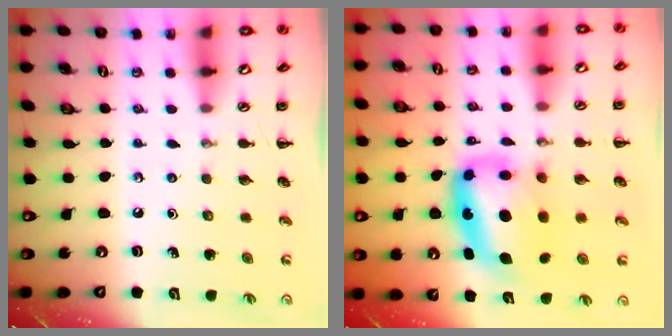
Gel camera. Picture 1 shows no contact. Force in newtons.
{"total": 11.7, "press": 11.4, "slide": 2.9}